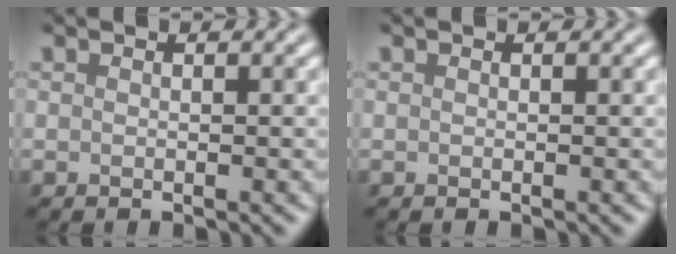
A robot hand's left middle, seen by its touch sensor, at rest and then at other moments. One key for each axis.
{"total": 0.0}